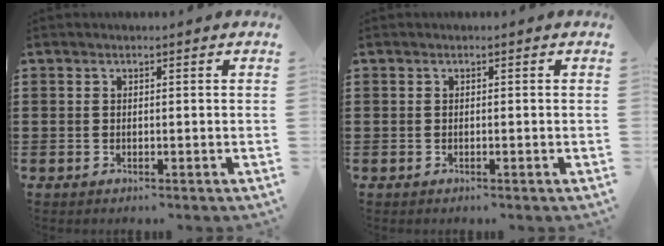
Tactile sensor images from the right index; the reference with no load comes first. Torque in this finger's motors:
{"motor_torque": [0.13, 0.11, -0.01, 0.00]}